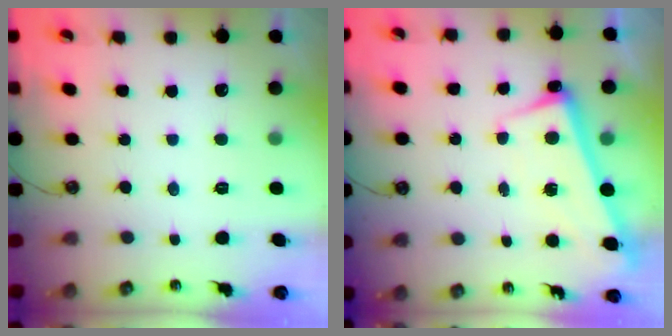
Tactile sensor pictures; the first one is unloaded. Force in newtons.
{"total": 1.0, "press": 0.6, "slide": 0.8}